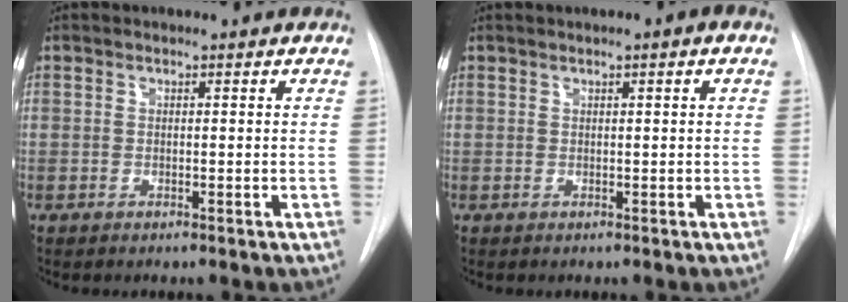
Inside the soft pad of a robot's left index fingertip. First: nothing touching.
{"total": 1.5, "force": [0.6, 0.0, 1.3], "torque": [-0.024, 0.006, 0.008]}